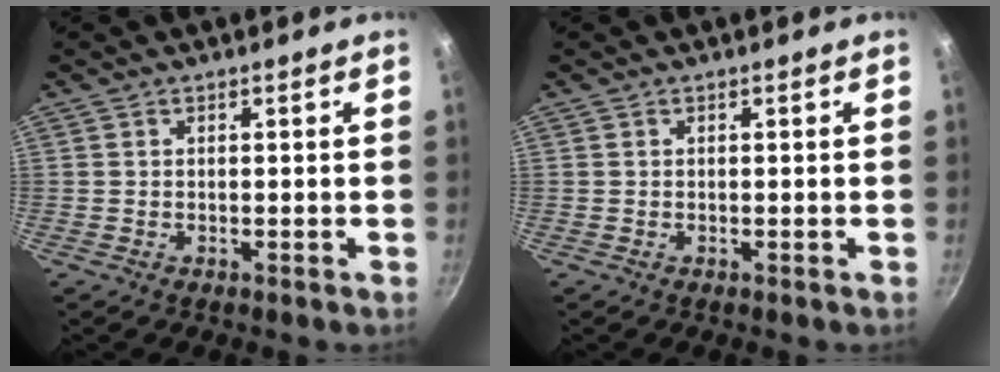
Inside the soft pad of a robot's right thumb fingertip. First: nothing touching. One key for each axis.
{"total": 0.0}